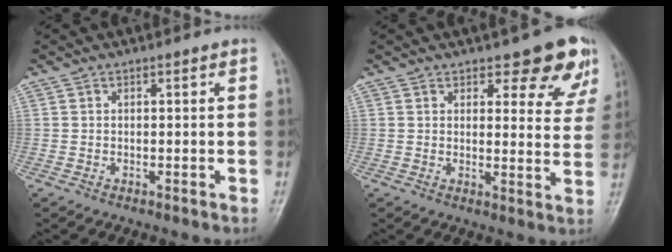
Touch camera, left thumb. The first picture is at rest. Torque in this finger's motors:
{"motor_torque": [0.04, 0.42, 0.00, -0.32, 0.09]}